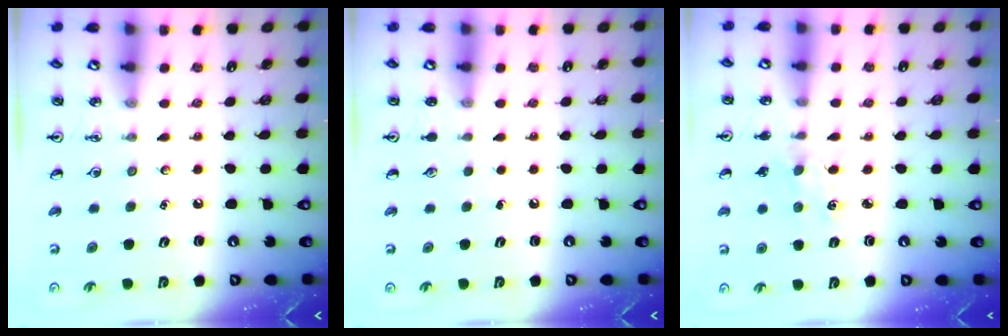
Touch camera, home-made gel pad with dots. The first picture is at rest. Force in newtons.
{"total": 0.0}
{"total": 1.4, "press": 1.4, "slide": 0.2}